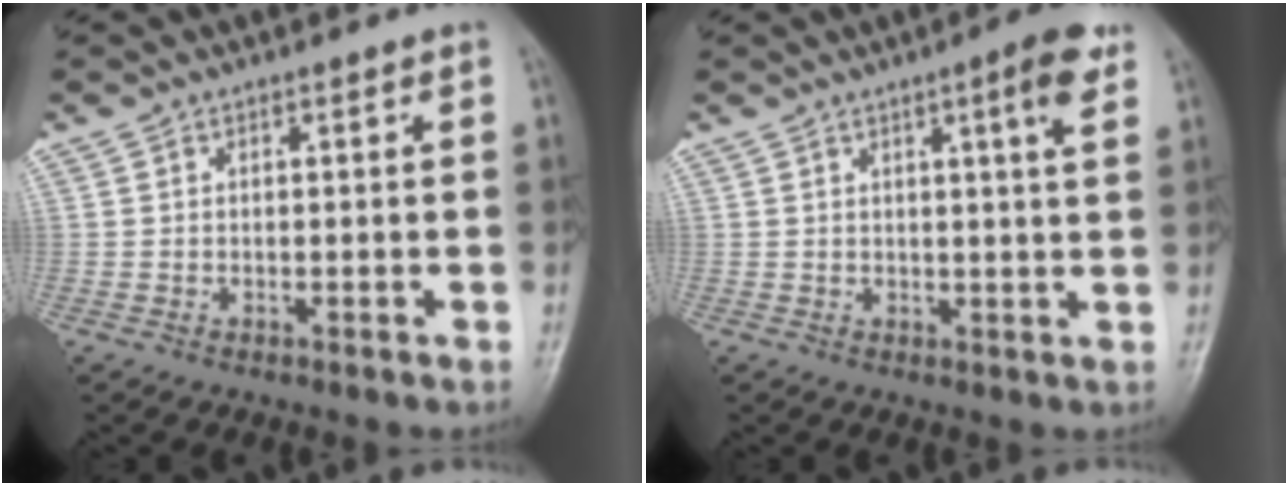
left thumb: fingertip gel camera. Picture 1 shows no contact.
{"total": 5.6, "force": [3.0, 0.6, 4.8], "torque": [-0.062, -0.011, 0.037]}